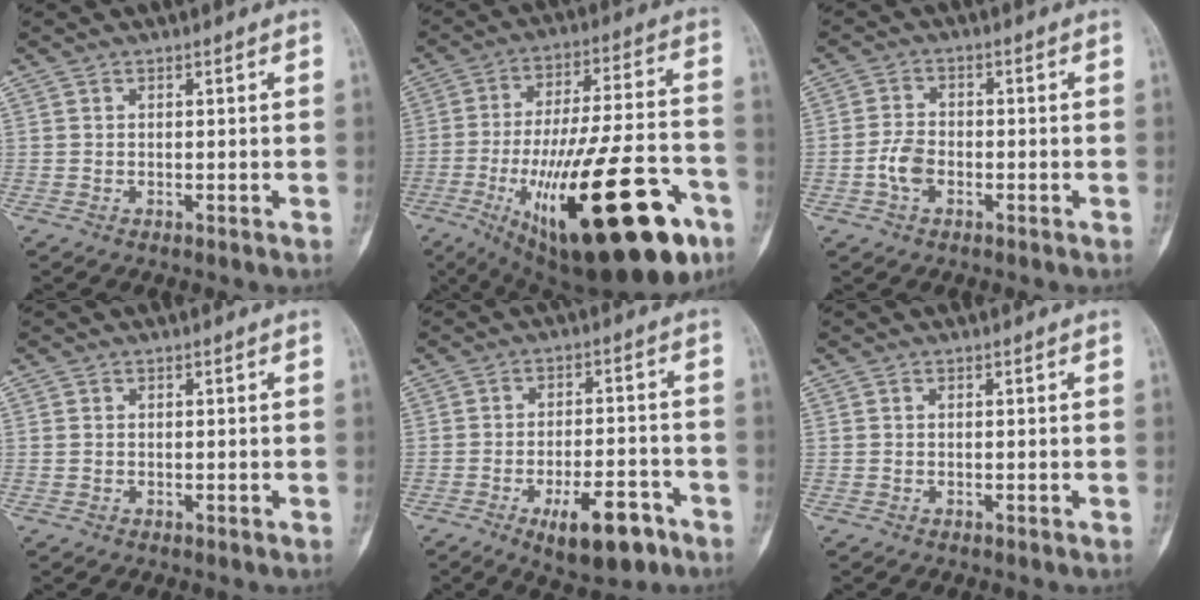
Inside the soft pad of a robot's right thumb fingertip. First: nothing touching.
{"total": 33.8, "force": [-14.0, 11.2, 28.6], "torque": [-0.425, 0.035, -0.203]}
{"total": 4.3, "force": [-1.5, 2.7, 3.0], "torque": [-0.058, 0.013, -0.033]}
{"total": 0.6, "force": [0.0, 0.5, 0.3], "torque": [-0.006, 0.001, 0.002]}
{"total": 11.0, "force": [-5.9, 4.5, 8.2], "torque": [-0.110, 0.029, -0.083]}
{"total": 0.0}